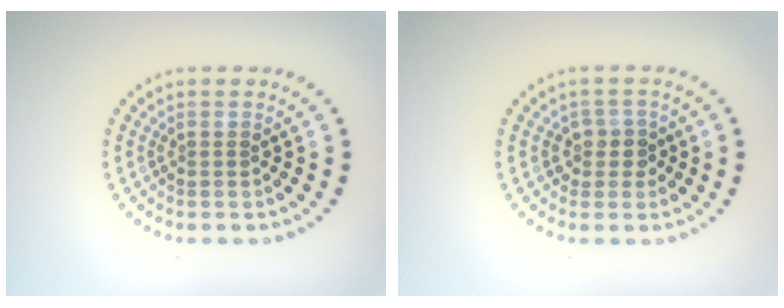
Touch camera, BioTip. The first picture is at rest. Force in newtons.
{"total": 1.8, "press": 1.6, "slide": 0.9}